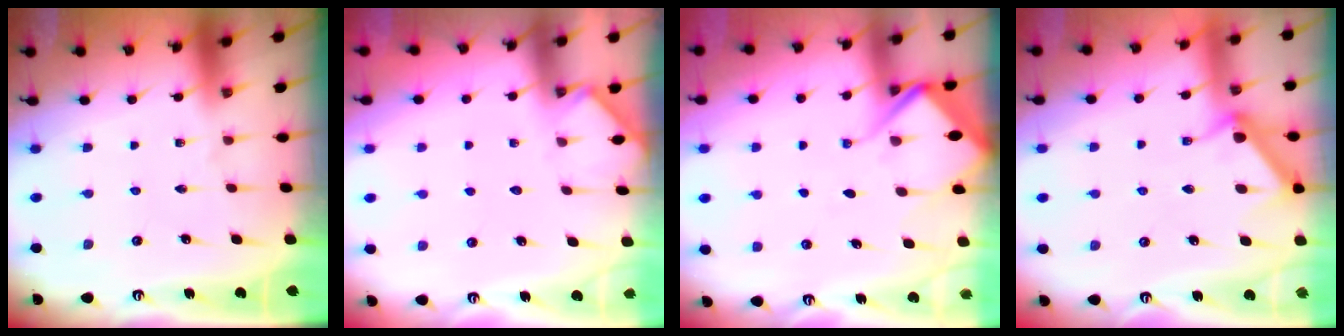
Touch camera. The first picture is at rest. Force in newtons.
{"total": 3.1, "press": 3.1, "slide": 0.4}
{"total": 8.5, "press": 8.5, "slide": 1.0}
{"total": 8.6, "press": 8.6, "slide": 0.2}